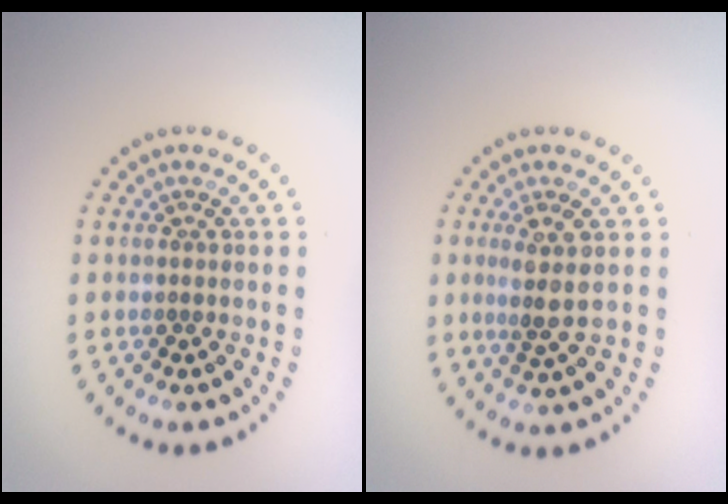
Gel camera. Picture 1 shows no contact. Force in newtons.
{"total": 2.5, "press": 2.0, "slide": 1.5}